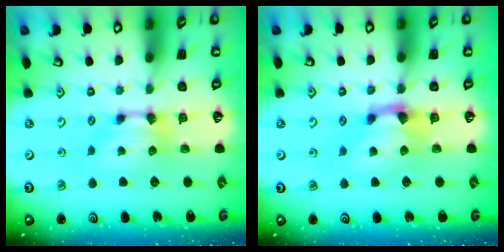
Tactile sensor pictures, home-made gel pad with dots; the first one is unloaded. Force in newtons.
{"total": 2.2, "press": 2.1, "slide": 0.9}